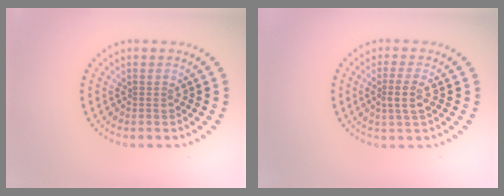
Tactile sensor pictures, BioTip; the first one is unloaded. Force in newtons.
{"total": 2.3, "press": 2.0, "slide": 1.1}